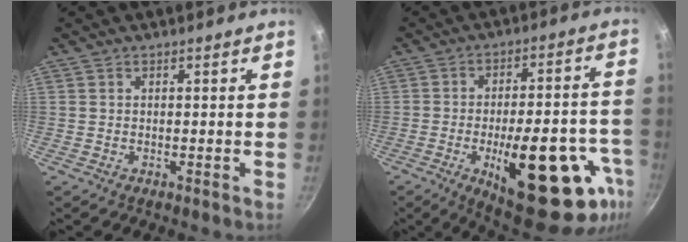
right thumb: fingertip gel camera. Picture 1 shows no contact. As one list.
[{"total": 26.3, "force": [-10.0, 10.4, 22.0], "torque": [-0.247, 0.024, -0.125]}]